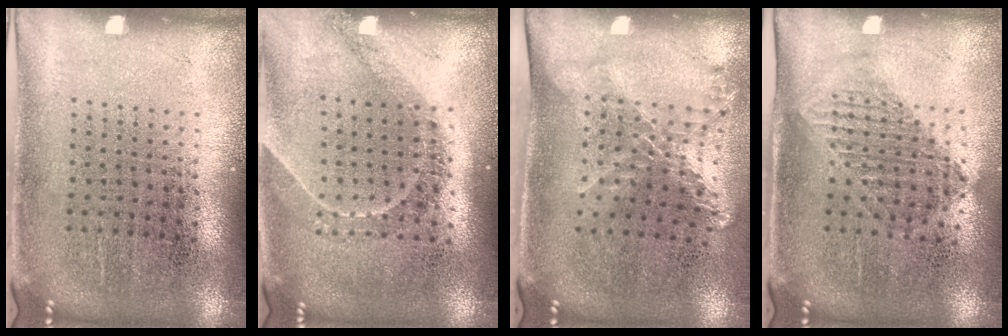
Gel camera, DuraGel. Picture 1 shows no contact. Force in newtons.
{"total": 1.3, "press": 1.1, "slide": 0.7}
{"total": 1.7, "press": 1.3, "slide": 1.1}
{"total": 1.3, "press": 1.1, "slide": 0.6}